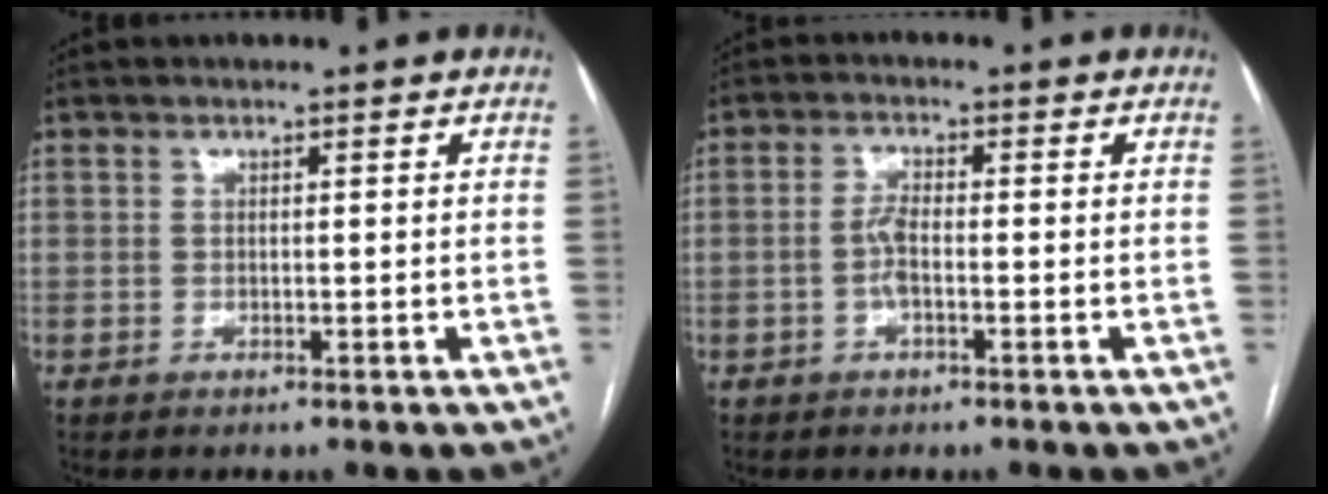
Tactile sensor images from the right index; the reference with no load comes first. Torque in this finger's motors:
{"motor_torque": [0.60, -0.14, 0.26, 0.06]}